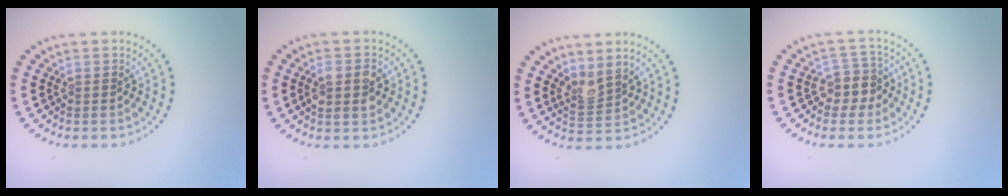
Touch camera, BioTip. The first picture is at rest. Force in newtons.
{"total": 2.4, "press": 2.4, "slide": 0.3}
{"total": 2.2, "press": 1.7, "slide": 1.4}
{"total": 2.6, "press": 2.2, "slide": 1.3}